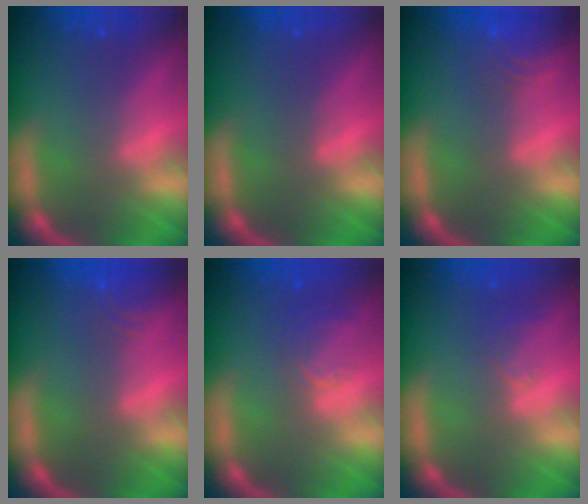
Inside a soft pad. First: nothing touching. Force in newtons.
{"total": 0.0}
{"total": 4.5}
{"total": 3.0}
{"total": 2.5}
{"total": 1.5}